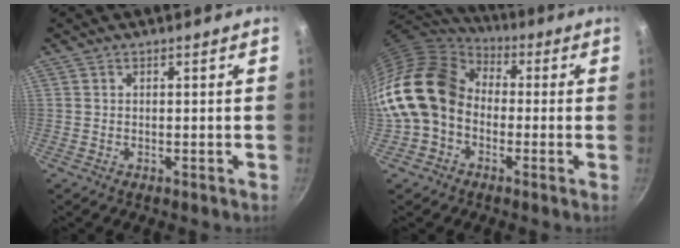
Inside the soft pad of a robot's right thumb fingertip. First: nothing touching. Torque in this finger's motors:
{"motor_torque": [0.63, 2.40, 1.53, -1.23, 0.40]}